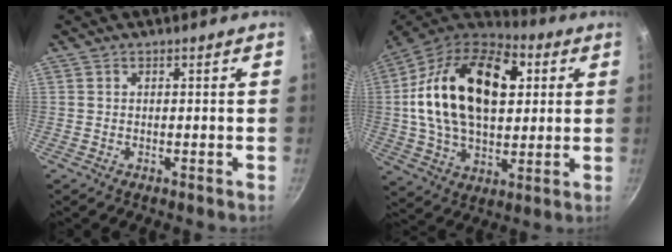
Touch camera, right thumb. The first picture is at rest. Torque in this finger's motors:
{"motor_torque": [2.09, 2.92, 0.60, 0.00, 0.60]}